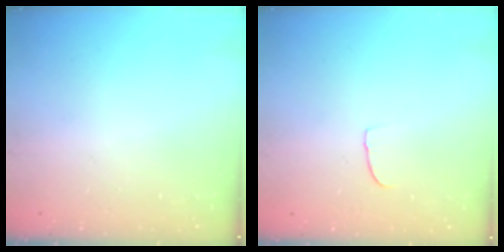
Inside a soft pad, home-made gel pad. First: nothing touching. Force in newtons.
{"total": 3.3, "press": 3.3, "slide": 0.3}